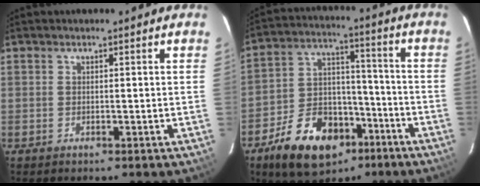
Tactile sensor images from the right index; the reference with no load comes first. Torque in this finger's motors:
{"motor_torque": [1.41, -0.73, 0.68, 0.09]}